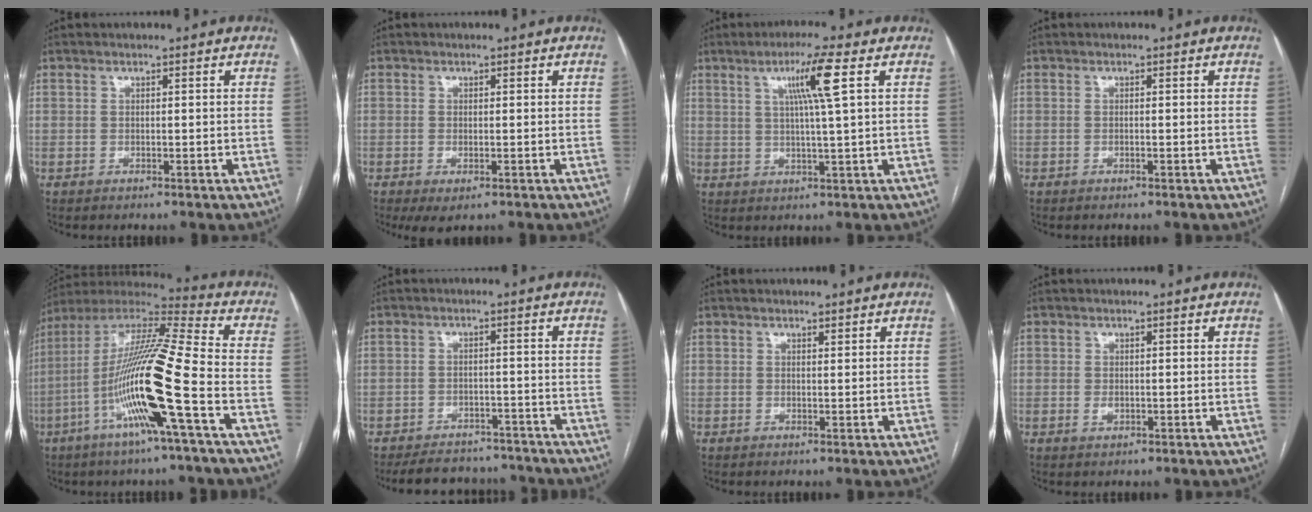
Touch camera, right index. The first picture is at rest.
{"total": 3.1, "force": [-1.4, 1.1, 2.5], "torque": [-0.044, -0.006, -0.017]}
{"total": 7.1, "force": [2.7, -1.1, 6.5], "torque": [-0.115, 0.001, 0.047]}
{"total": 0.0}
{"total": 19.4, "force": [-5.9, -0.3, 18.4], "torque": [-0.366, -0.010, -0.124]}
{"total": 9.7, "force": [-8.9, 3.6, 1.5], "torque": [-0.017, 0.010, -0.113]}
{"total": 0.9, "force": [0.8, 0.2, 0.4], "torque": [-0.010, 0.001, 0.012]}
{"total": 1.1, "force": [-0.1, 0.8, 0.8], "torque": [-0.012, -0.001, 0.000]}